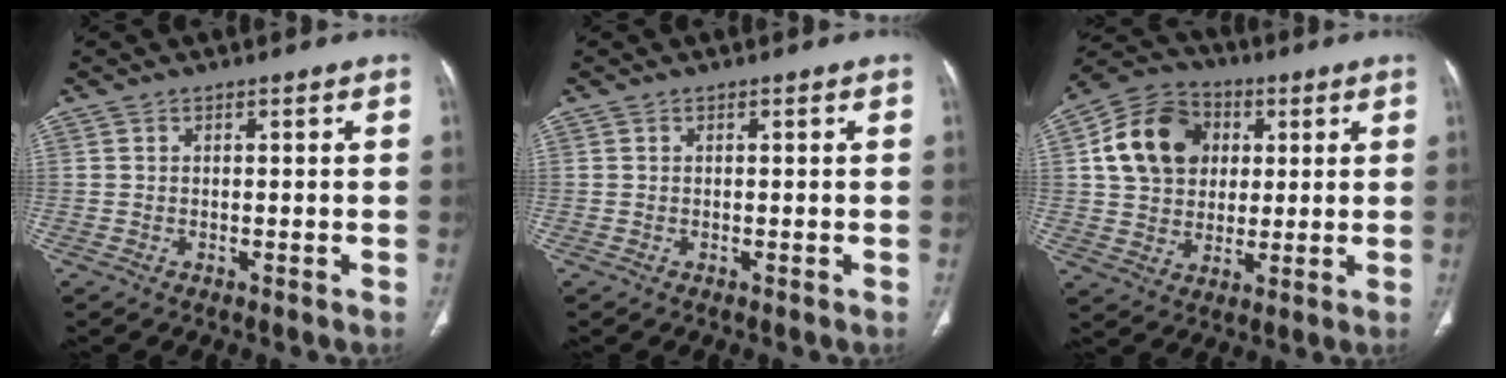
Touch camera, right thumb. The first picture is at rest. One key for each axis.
{"total": 0.0}
{"total": 14.8, "fx": 3.4, "fy": 11.9, "fz": 8.1, "tx": -0.126, "ty": 0.009, "tz": 0.054}